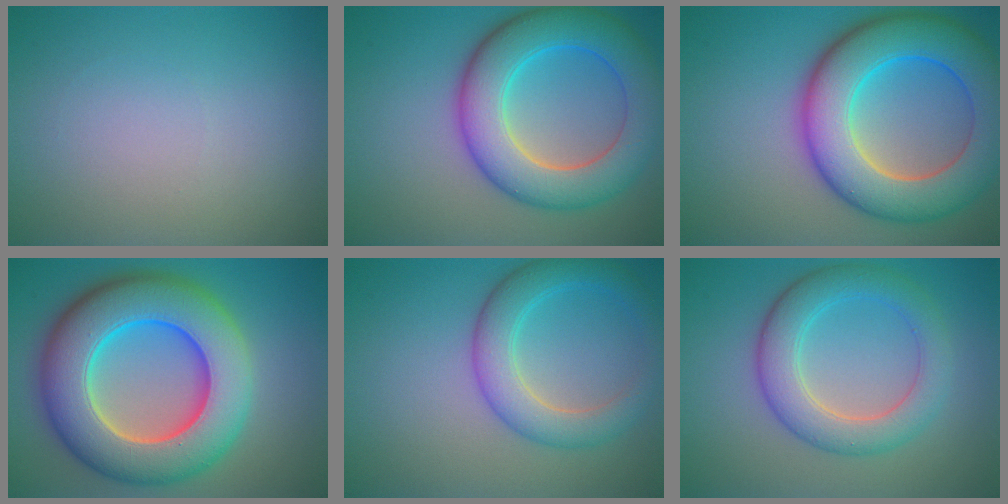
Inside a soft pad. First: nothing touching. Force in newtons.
{"total": 9.1, "press": 9.1, "slide": 0.2}
{"total": 11.3, "press": 11.3, "slide": 0.3}
{"total": 13.2, "press": 13.1, "slide": 0.3}
{"total": 4.9, "press": 4.9, "slide": 0.1}
{"total": 5.4, "press": 5.4, "slide": 0.1}